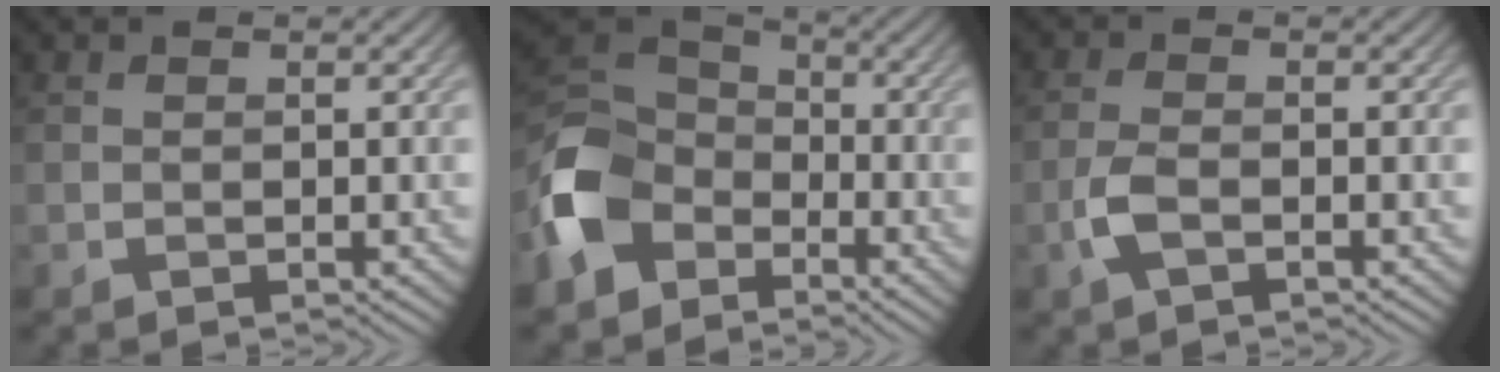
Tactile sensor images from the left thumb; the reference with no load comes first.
{"total": 10.1, "force": [-5.0, 7.0, 5.3], "torque": [-0.141, -0.010, -0.127]}
{"total": 2.8, "force": [-1.3, 1.0, 2.3], "torque": [-0.062, 0.002, -0.035]}